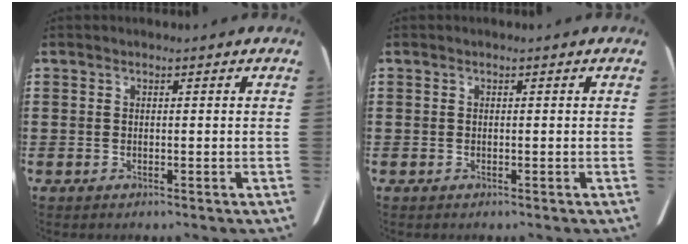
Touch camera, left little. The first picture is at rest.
{"total": 0.0}